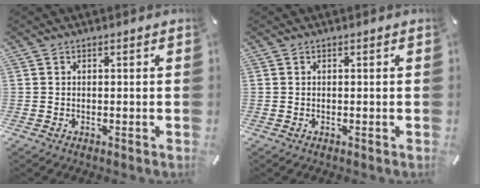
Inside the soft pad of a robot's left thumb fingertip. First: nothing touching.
{"total": 0.0}